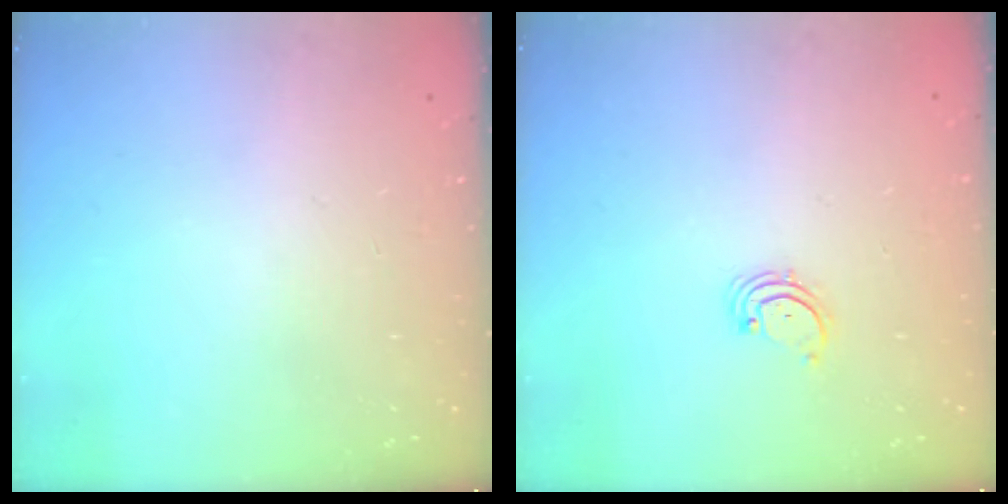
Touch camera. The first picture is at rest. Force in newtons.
{"total": 1.7, "press": 1.6, "slide": 0.2}